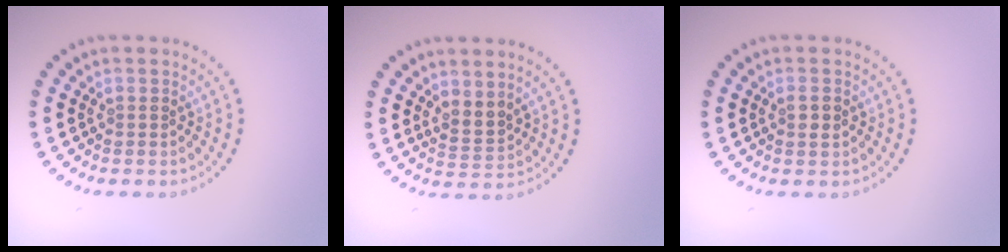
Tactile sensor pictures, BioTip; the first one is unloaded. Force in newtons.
{"total": 2.0, "press": 1.4, "slide": 1.4}
{"total": 1.1, "press": 1.1, "slide": 0.3}